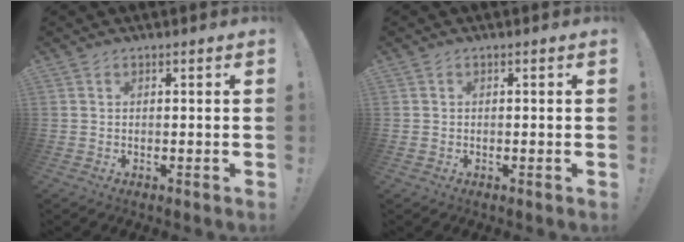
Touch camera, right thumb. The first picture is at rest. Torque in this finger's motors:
{"motor_torque": [-0.15, -0.18, 0.05, 0.11, 0.03]}